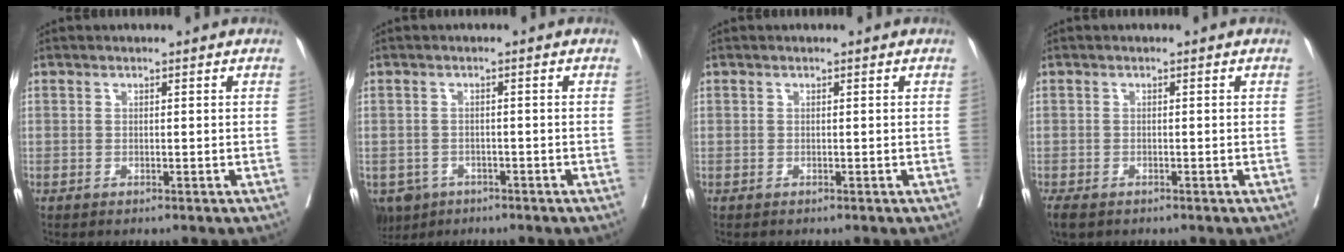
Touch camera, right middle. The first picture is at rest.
{"total": 5.0, "force": [-3.3, 3.5, 1.2], "torque": [-0.017, 0.001, -0.051]}
{"total": 0.0}
{"total": 3.3, "force": [-2.4, 1.5, 1.7], "torque": [-0.033, -0.010, -0.039]}